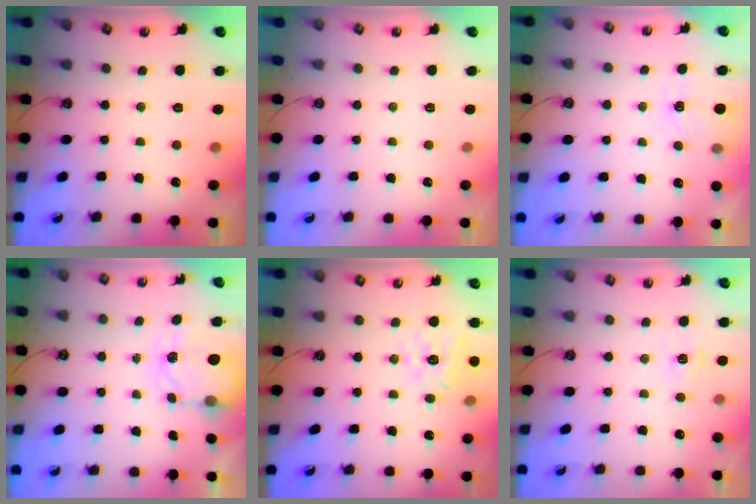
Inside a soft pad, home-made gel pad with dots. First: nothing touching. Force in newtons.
{"total": 0.0}
{"total": 3.5, "press": 3.5, "slide": 0.4}
{"total": 3.7, "press": 3.6, "slide": 0.5}
{"total": 14.1, "press": 14.0, "slide": 1.8}
{"total": 6.1, "press": 6.1, "slide": 0.6}